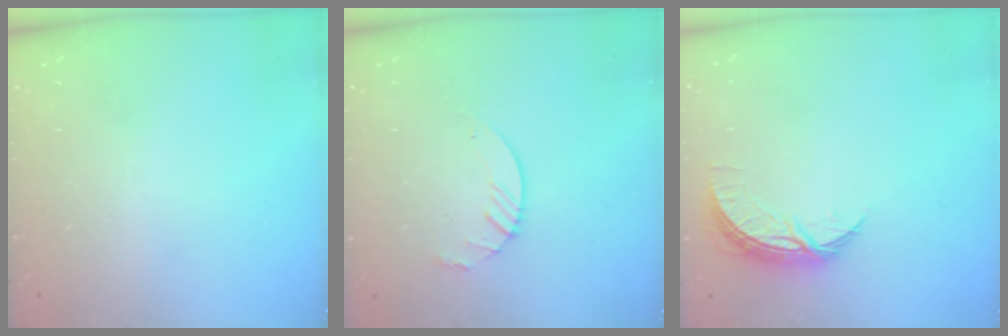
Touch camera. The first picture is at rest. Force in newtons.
{"total": 4.9, "press": 4.9, "slide": 0.4}
{"total": 7.6, "press": 7.6, "slide": 0.1}